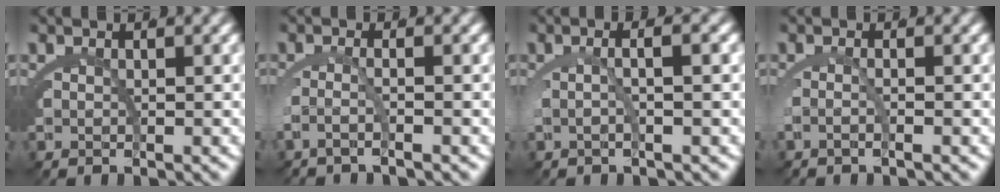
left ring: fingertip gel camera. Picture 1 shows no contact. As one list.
[{"total": 2.2, "force": [-1.0, 0.1, 1.9], "torque": [-0.050, -0.009, -0.016]}, {"total": 2.6, "force": [-0.1, -0.2, 2.6], "torque": [-0.046, 0.005, -0.001]}, {"total": 1.6, "force": [-0.5, 0.1, 1.5], "torque": [-0.042, -0.007, -0.009]}]